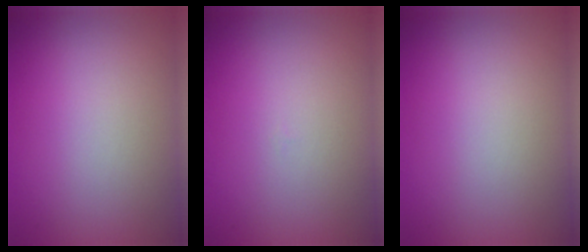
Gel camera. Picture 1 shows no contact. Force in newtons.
{"total": 0.0}
{"total": 0.0}